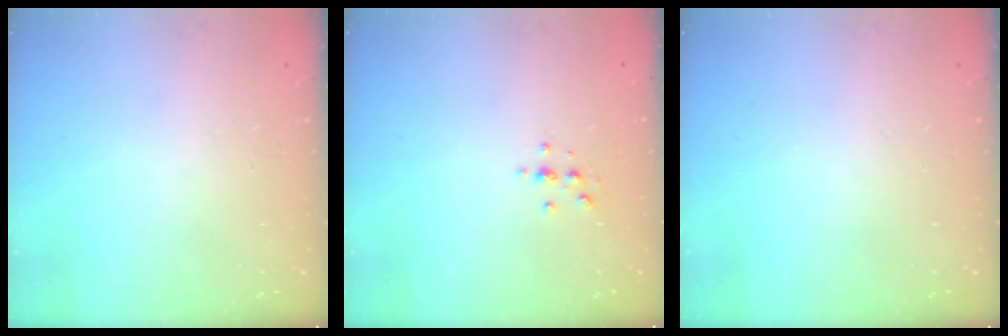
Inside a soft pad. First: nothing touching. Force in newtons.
{"total": 2.8, "press": 2.7, "slide": 0.3}
{"total": 0.0}